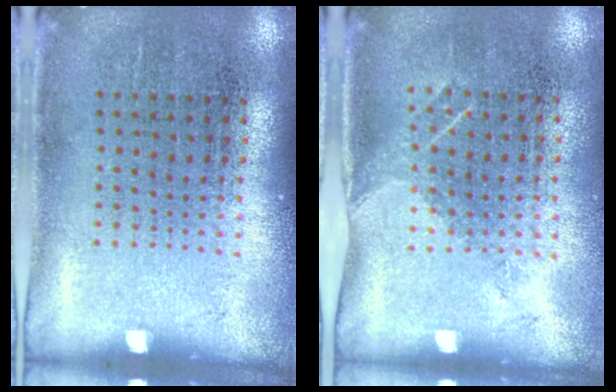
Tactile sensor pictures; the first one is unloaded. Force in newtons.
{"total": 1.1, "press": 0.9, "slide": 0.7}